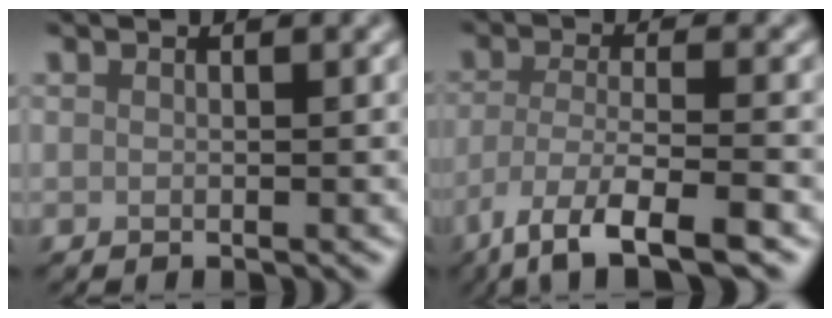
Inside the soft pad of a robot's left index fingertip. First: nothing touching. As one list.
[{"total": 7.6, "force": [-4.9, 1.7, 5.5], "torque": [-0.098, -0.010, -0.093]}]